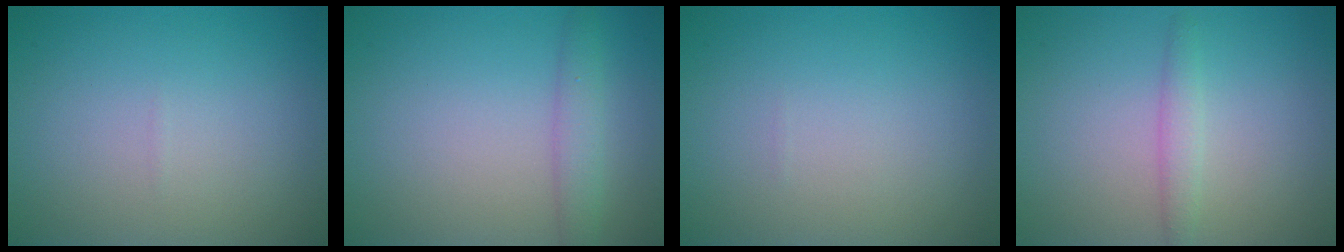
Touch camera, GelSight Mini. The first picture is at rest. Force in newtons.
{"total": 2.2, "press": 2.2, "slide": 0.1}
{"total": 0.0}
{"total": 1.4, "press": 1.4, "slide": 0.0}